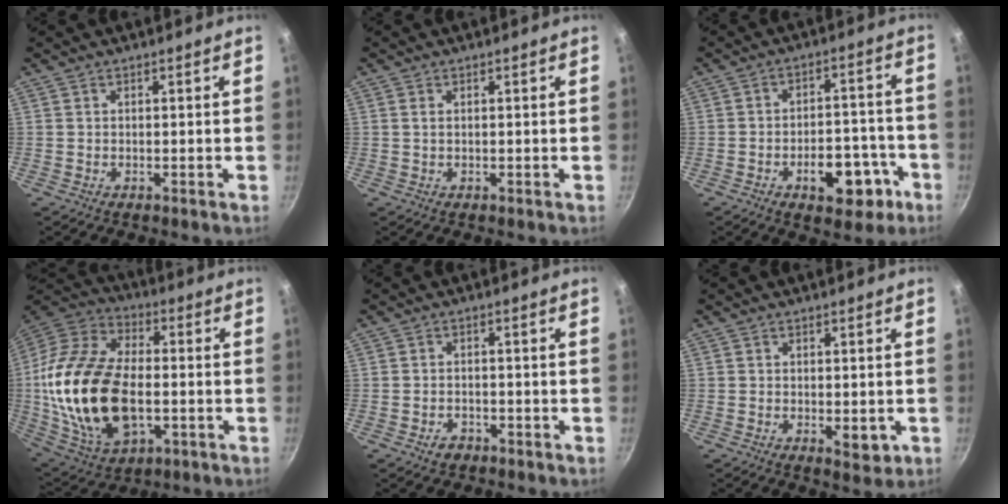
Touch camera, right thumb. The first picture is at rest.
{"total": 0.8, "force": [0.2, 0.5, 0.6], "torque": [-0.013, 0.001, 0.003]}
{"total": 11.7, "force": [-5.3, 6.5, 8.1], "torque": [-0.076, 0.044, -0.062]}
{"total": 26.3, "force": [-2.3, 15.7, 20.9], "torque": [-0.410, 0.020, -0.037]}
{"total": 2.6, "force": [-1.6, 1.8, 1.1], "torque": [-0.013, 0.017, -0.022]}
{"total": 3.6, "force": [-0.6, 2.0, 2.9], "torque": [-0.033, -0.005, -0.006]}